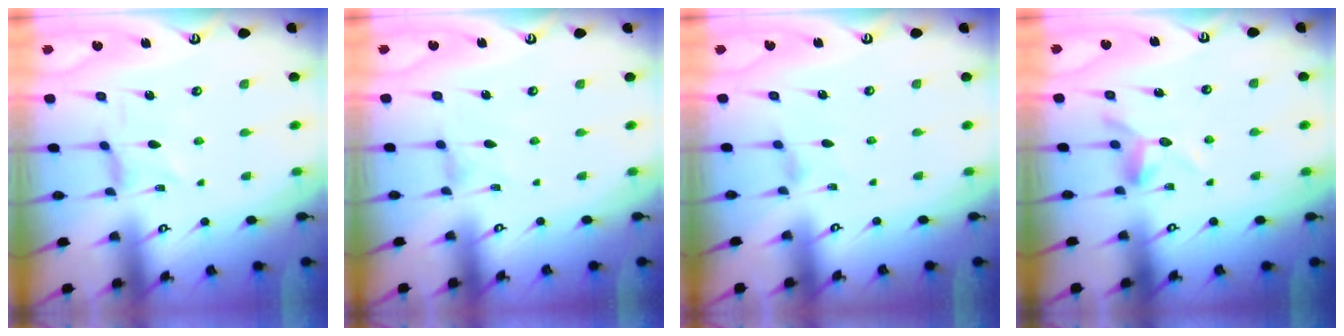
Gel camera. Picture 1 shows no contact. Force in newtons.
{"total": 0.0}
{"total": 1.9, "press": 1.9, "slide": 0.4}
{"total": 6.9, "press": 6.9, "slide": 0.9}